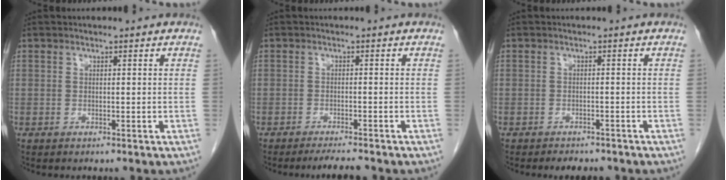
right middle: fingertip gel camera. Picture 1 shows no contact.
{"total": 3.7, "force": [-3.3, -0.1, 1.6], "torque": [-0.024, -0.011, -0.052]}
{"total": 3.9, "force": [-3.4, 1.4, 1.2], "torque": [-0.019, -0.003, -0.041]}